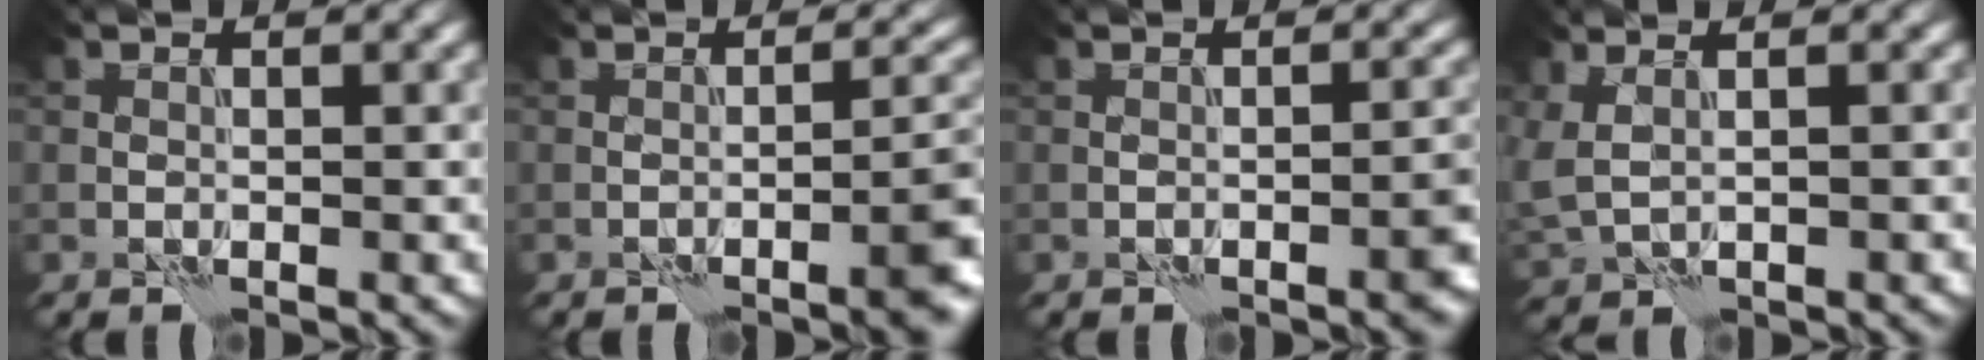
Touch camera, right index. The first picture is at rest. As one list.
[{"total": 5.0, "force": [-2.3, 1.2, 4.3], "torque": [-0.049, 0.010, -0.033]}, {"total": 2.6, "force": [-1.2, 0.5, 2.2], "torque": [-0.030, 0.005, -0.019]}, {"total": 3.1, "force": [1.2, 1.8, 2.2], "torque": [-0.051, 0.011, 0.031]}]